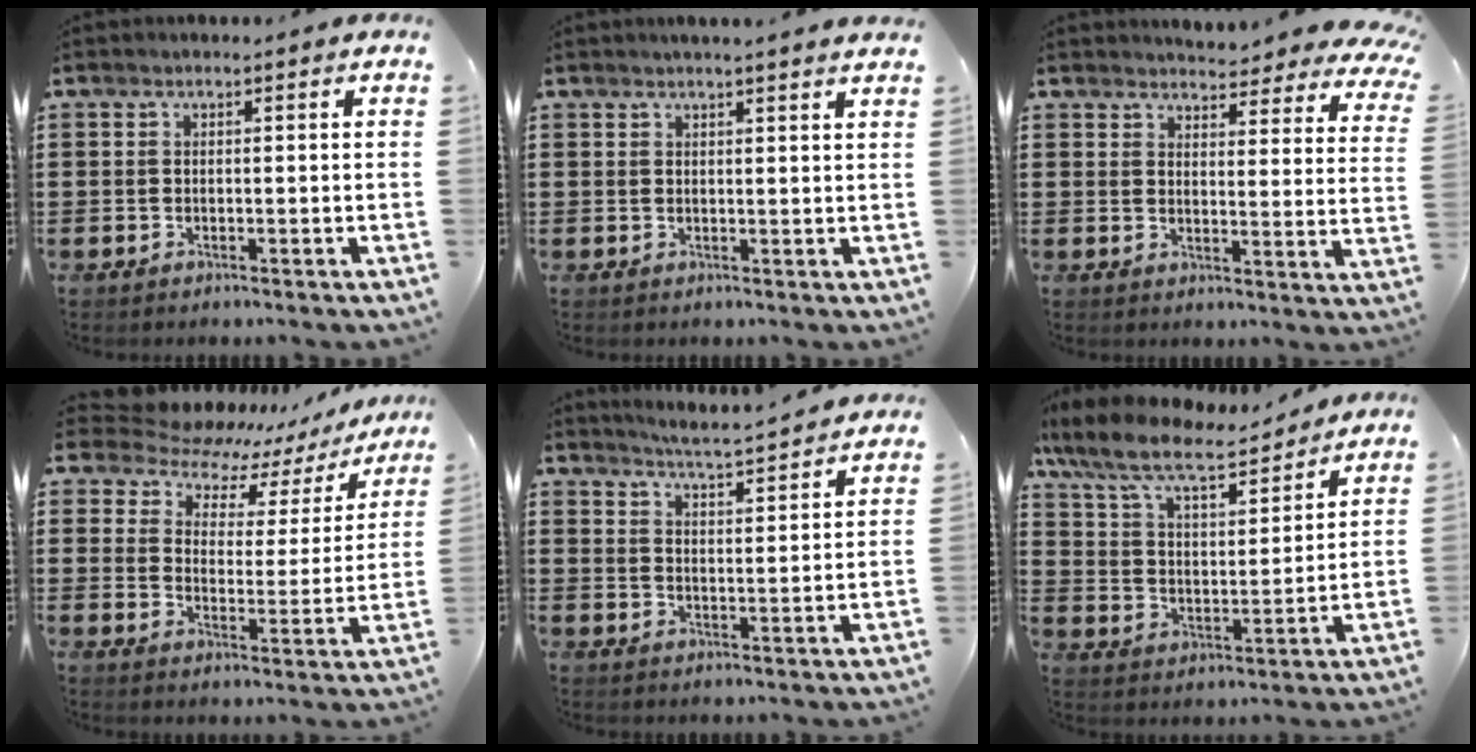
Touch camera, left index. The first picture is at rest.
{"total": 1.7, "force": [1.6, -0.4, 0.4], "torque": [-0.011, 0.000, 0.032]}
{"total": 4.4, "force": [4.3, 0.1, 1.1], "torque": [-0.034, -0.033, 0.074]}
{"total": 7.1, "force": [6.7, 2.0, 1.6], "torque": [-0.062, -0.049, 0.112]}
{"total": 4.3, "force": [4.2, -0.8, 0.8], "torque": [-0.035, -0.035, 0.068]}
{"total": 9.4, "force": [8.0, 1.9, 4.6], "torque": [-0.120, -0.039, 0.136]}